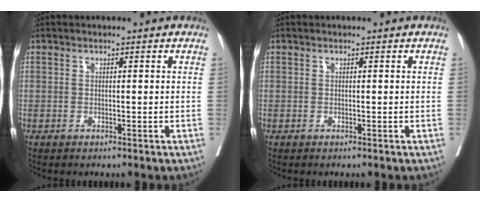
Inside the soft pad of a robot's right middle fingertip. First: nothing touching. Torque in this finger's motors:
{"motor_torque": [0.00, 0.00, -0.01, 0.00]}